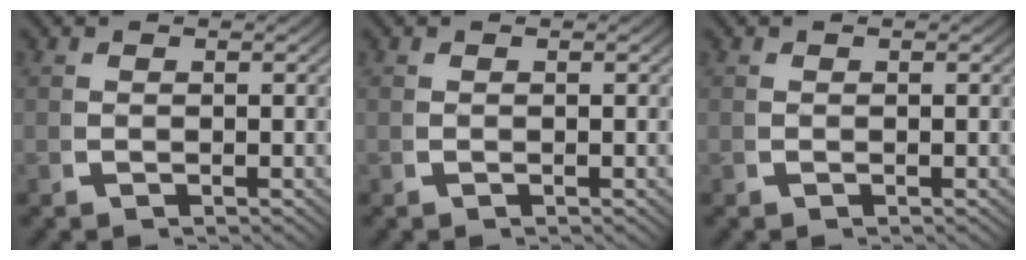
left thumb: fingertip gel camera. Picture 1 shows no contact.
{"total": 0.0}
{"total": 0.0}